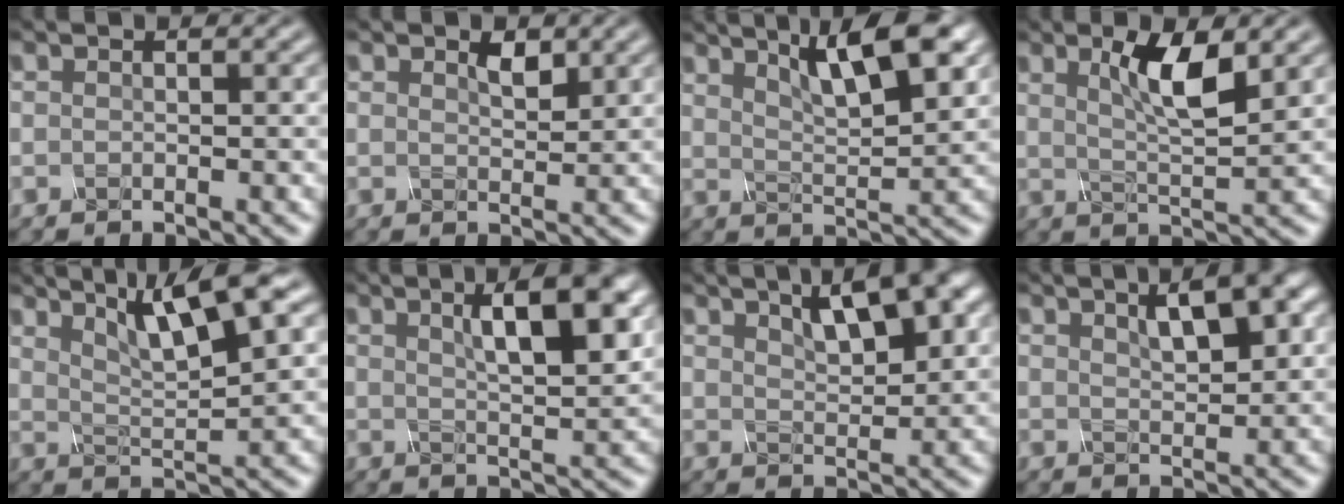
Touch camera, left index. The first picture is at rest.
{"total": 0.9, "force": [0.7, -0.5, -0.2], "torque": [-0.009, 0.002, 0.034]}
{"total": 6.5, "force": [4.1, 1.0, 4.9], "torque": [-0.068, 0.017, 0.080]}
{"total": 3.5, "force": [1.4, 0.1, 3.2], "torque": [-0.075, -0.004, 0.051]}
{"total": 6.7, "force": [4.4, 0.5, 5.1], "torque": [-0.086, 0.018, 0.099]}
{"total": 6.1, "force": [2.4, 1.0, 5.6], "torque": [-0.069, 0.016, 0.052]}
{"total": 5.1, "force": [3.2, 0.9, 3.8], "torque": [-0.057, 0.020, 0.067]}
{"total": 4.0, "force": [2.2, 0.6, 3.3], "torque": [-0.044, 0.018, 0.046]}